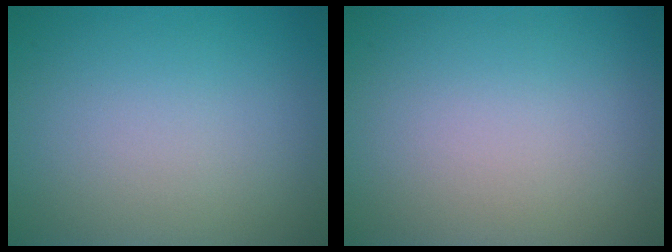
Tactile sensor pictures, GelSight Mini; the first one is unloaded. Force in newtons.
{"total": 0.0}